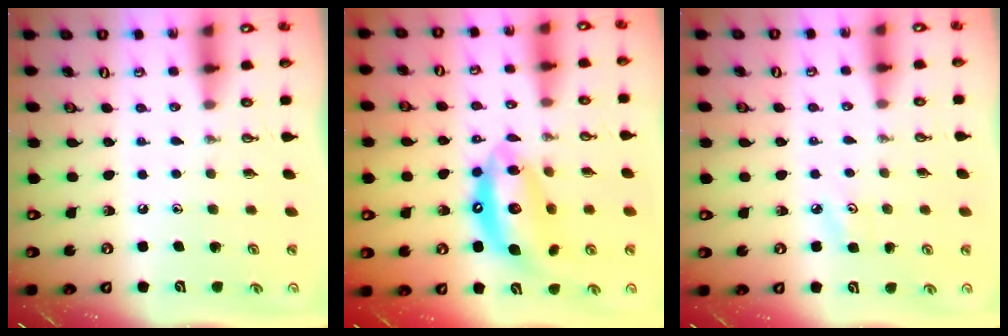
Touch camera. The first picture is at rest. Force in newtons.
{"total": 14.1, "press": 14.1, "slide": 1.0}
{"total": 4.1, "press": 4.1, "slide": 0.5}